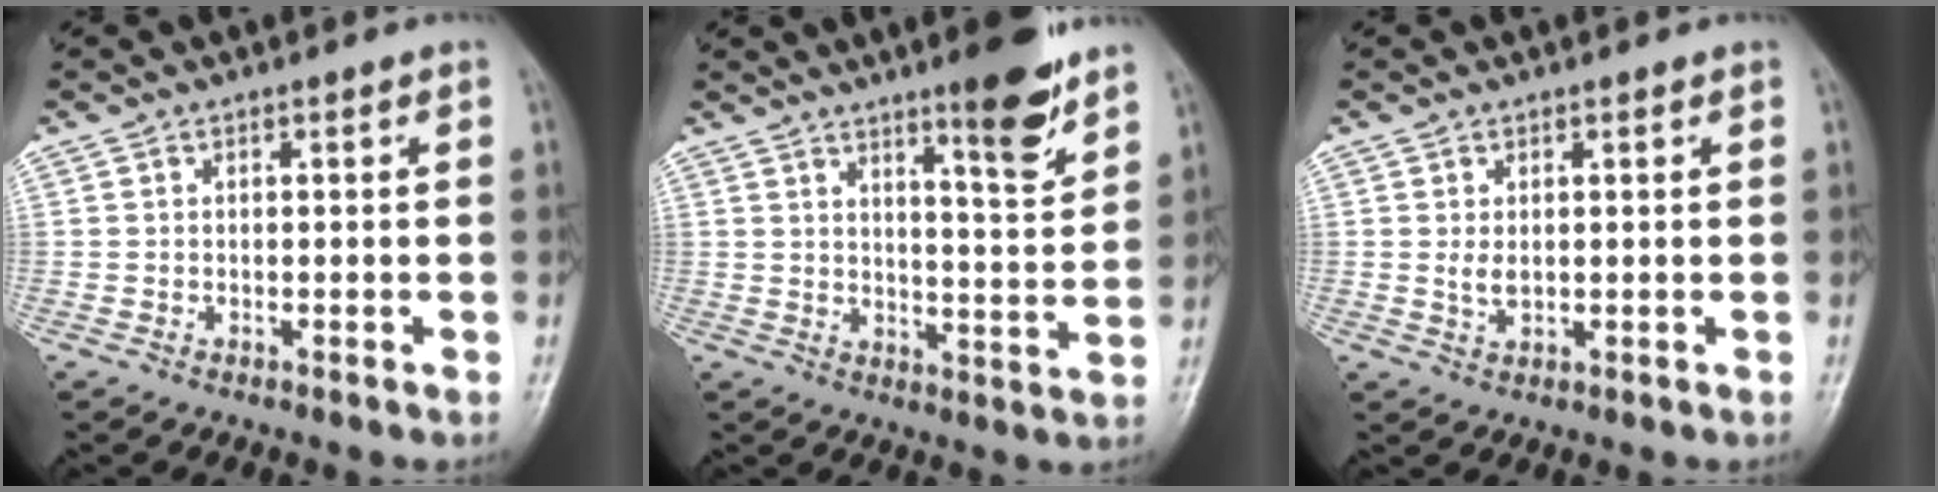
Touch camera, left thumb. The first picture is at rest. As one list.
[{"total": 9.8, "force": [6.8, 1.4, 6.8], "torque": [-0.088, -0.053, 0.103]}, {"total": 2.5, "force": [0.8, 1.4, 1.8], "torque": [-0.028, -0.009, 0.018]}]